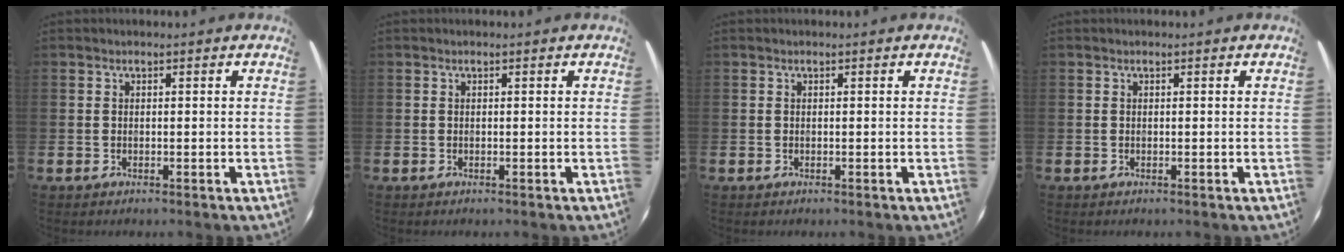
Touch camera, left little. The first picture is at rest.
{"total": 0.0}
{"total": 0.0}
{"total": 0.0}